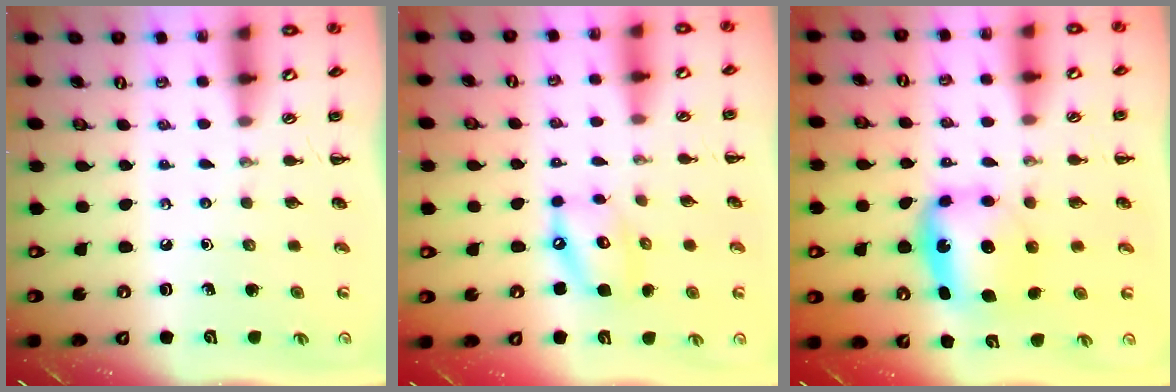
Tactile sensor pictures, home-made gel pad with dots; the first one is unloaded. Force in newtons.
{"total": 10.9, "press": 10.7, "slide": 2.0}
{"total": 5.7, "press": 5.7, "slide": 1.0}